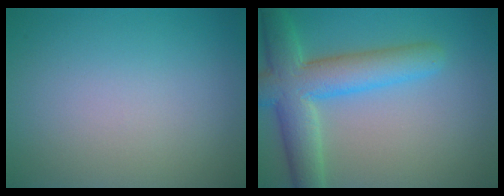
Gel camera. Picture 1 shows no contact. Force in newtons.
{"total": 7.3, "press": 7.2, "slide": 0.4}